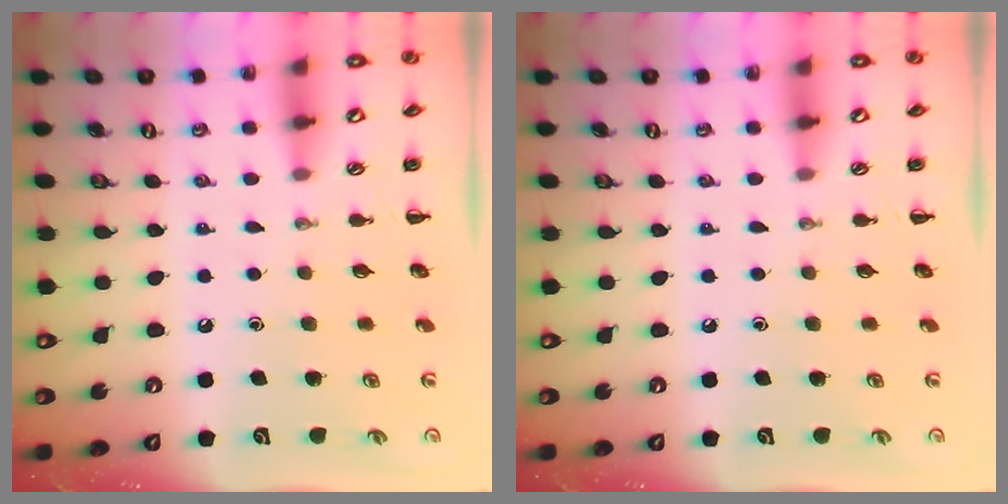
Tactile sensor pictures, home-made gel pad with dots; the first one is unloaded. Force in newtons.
{"total": 0.0}